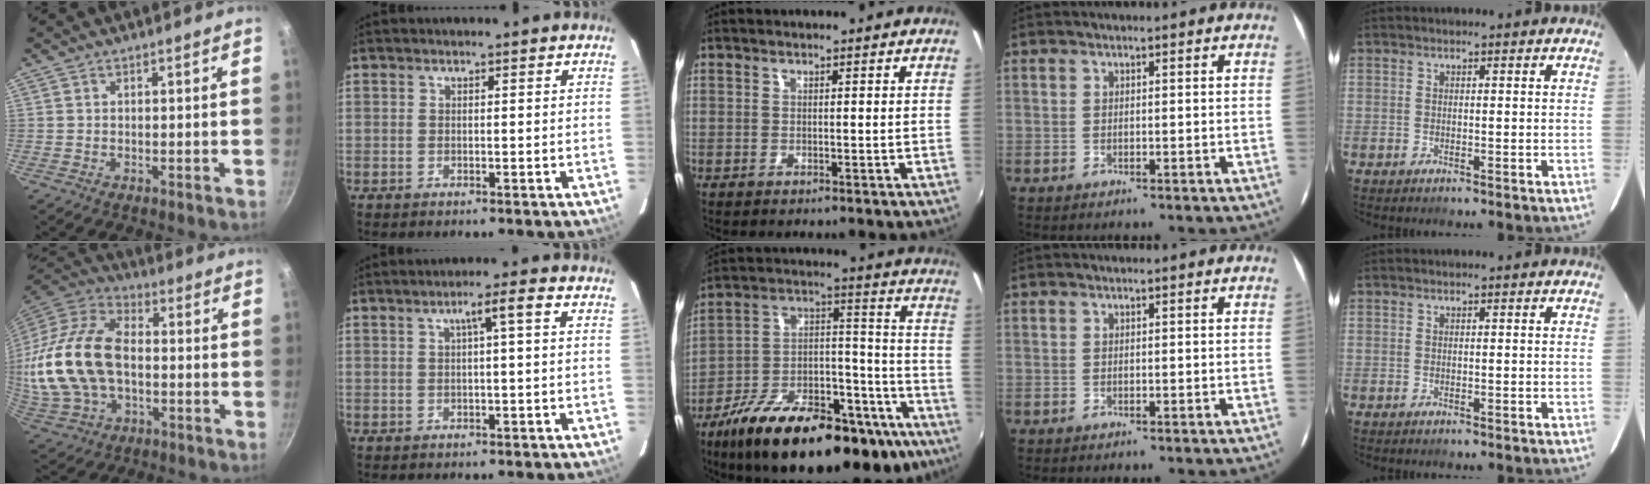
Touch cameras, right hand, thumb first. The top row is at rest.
{"thumb": {"total": 22.8, "force": [-1.1, 14.8, 17.4], "torque": [-0.344, 0.031, -0.017]}, "index": {"total": 3.6, "force": [0.6, -0.1, 3.5], "torque": [-0.061, 0.009, 0.014]}, "middle": {"total": 31.8, "force": [-21.0, 12.1, 20.5], "torque": [-0.302, 0.007, -0.305]}}